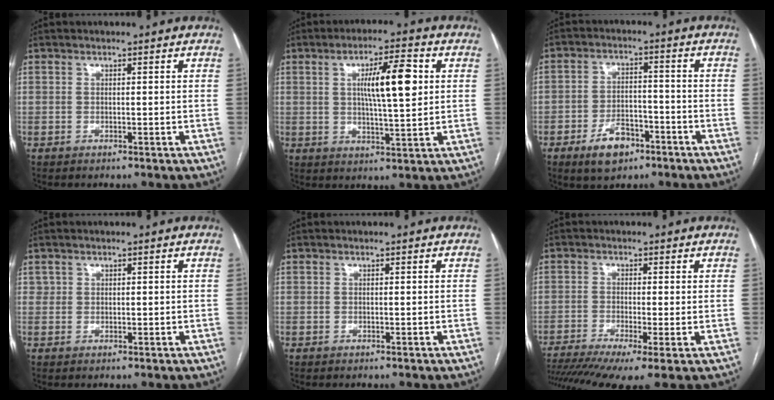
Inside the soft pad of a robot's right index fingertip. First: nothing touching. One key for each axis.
{"total": 9.6, "fx": 2.1, "fy": 1.6, "fz": 9.2, "tx": -0.155, "ty": 0.008, "tz": 0.037}
{"total": 7.2, "fx": -4.3, "fy": 3.9, "fz": 4.2, "tx": -0.077, "ty": 0.007, "tz": -0.068}
{"total": 1.1, "fx": 0.6, "fy": 0.9, "fz": 0.2, "tx": 0.007, "ty": 0.000, "tz": 0.006}
{"total": 0.0}
{"total": 12.2, "fx": -7.7, "fy": 2.0, "fz": 9.2, "tx": -0.178, "ty": -0.018, "tz": -0.126}